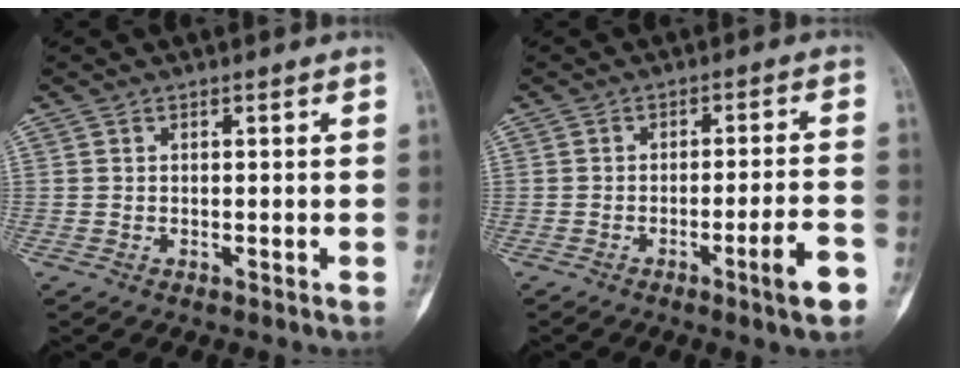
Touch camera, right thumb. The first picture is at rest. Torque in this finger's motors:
{"motor_torque": [1.01, 0.21, 0.30, -0.60, 0.23]}